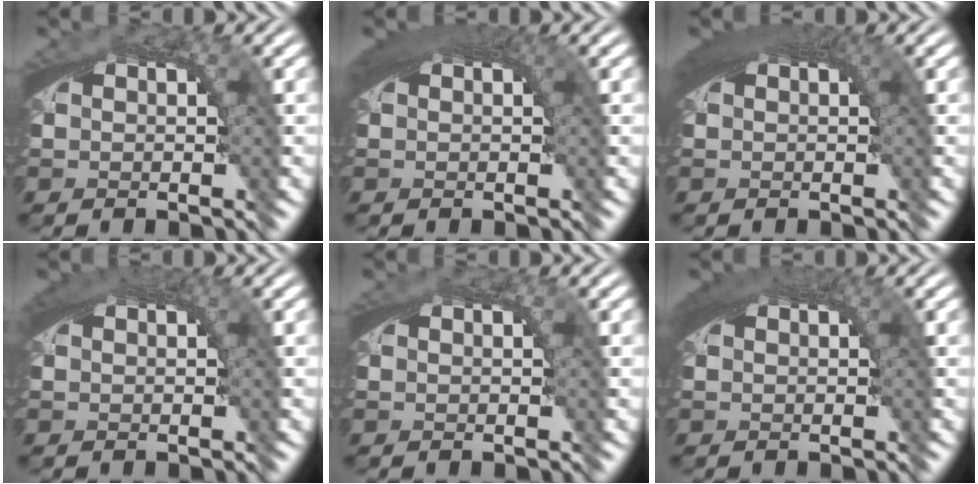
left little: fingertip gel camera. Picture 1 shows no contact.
{"total": 2.8, "force": [1.1, 0.8, 2.5], "torque": [-0.031, 0.009, 0.016]}
{"total": 3.1, "force": [1.2, 0.9, 2.8], "torque": [-0.034, 0.011, 0.016]}
{"total": 1.5, "force": [0.7, 0.1, 1.4], "torque": [-0.018, 0.005, 0.011]}
{"total": 0.0}
{"total": 2.2, "force": [0.9, 0.5, 2.0], "torque": [-0.028, 0.007, 0.014]}